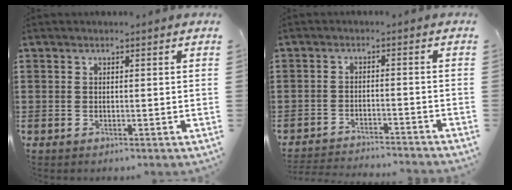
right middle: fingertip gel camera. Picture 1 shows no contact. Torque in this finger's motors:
{"motor_torque": [0.21, -0.22, 0.08, 0.06]}